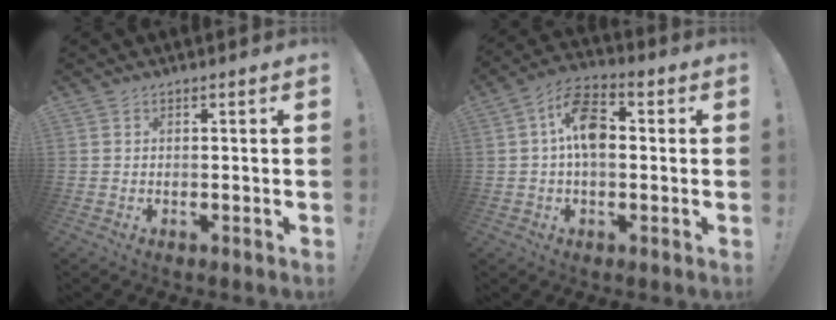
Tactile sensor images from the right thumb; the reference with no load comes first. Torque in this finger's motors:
{"motor_torque": [0.41, 0.43, 0.09, 0.12, 0.03]}